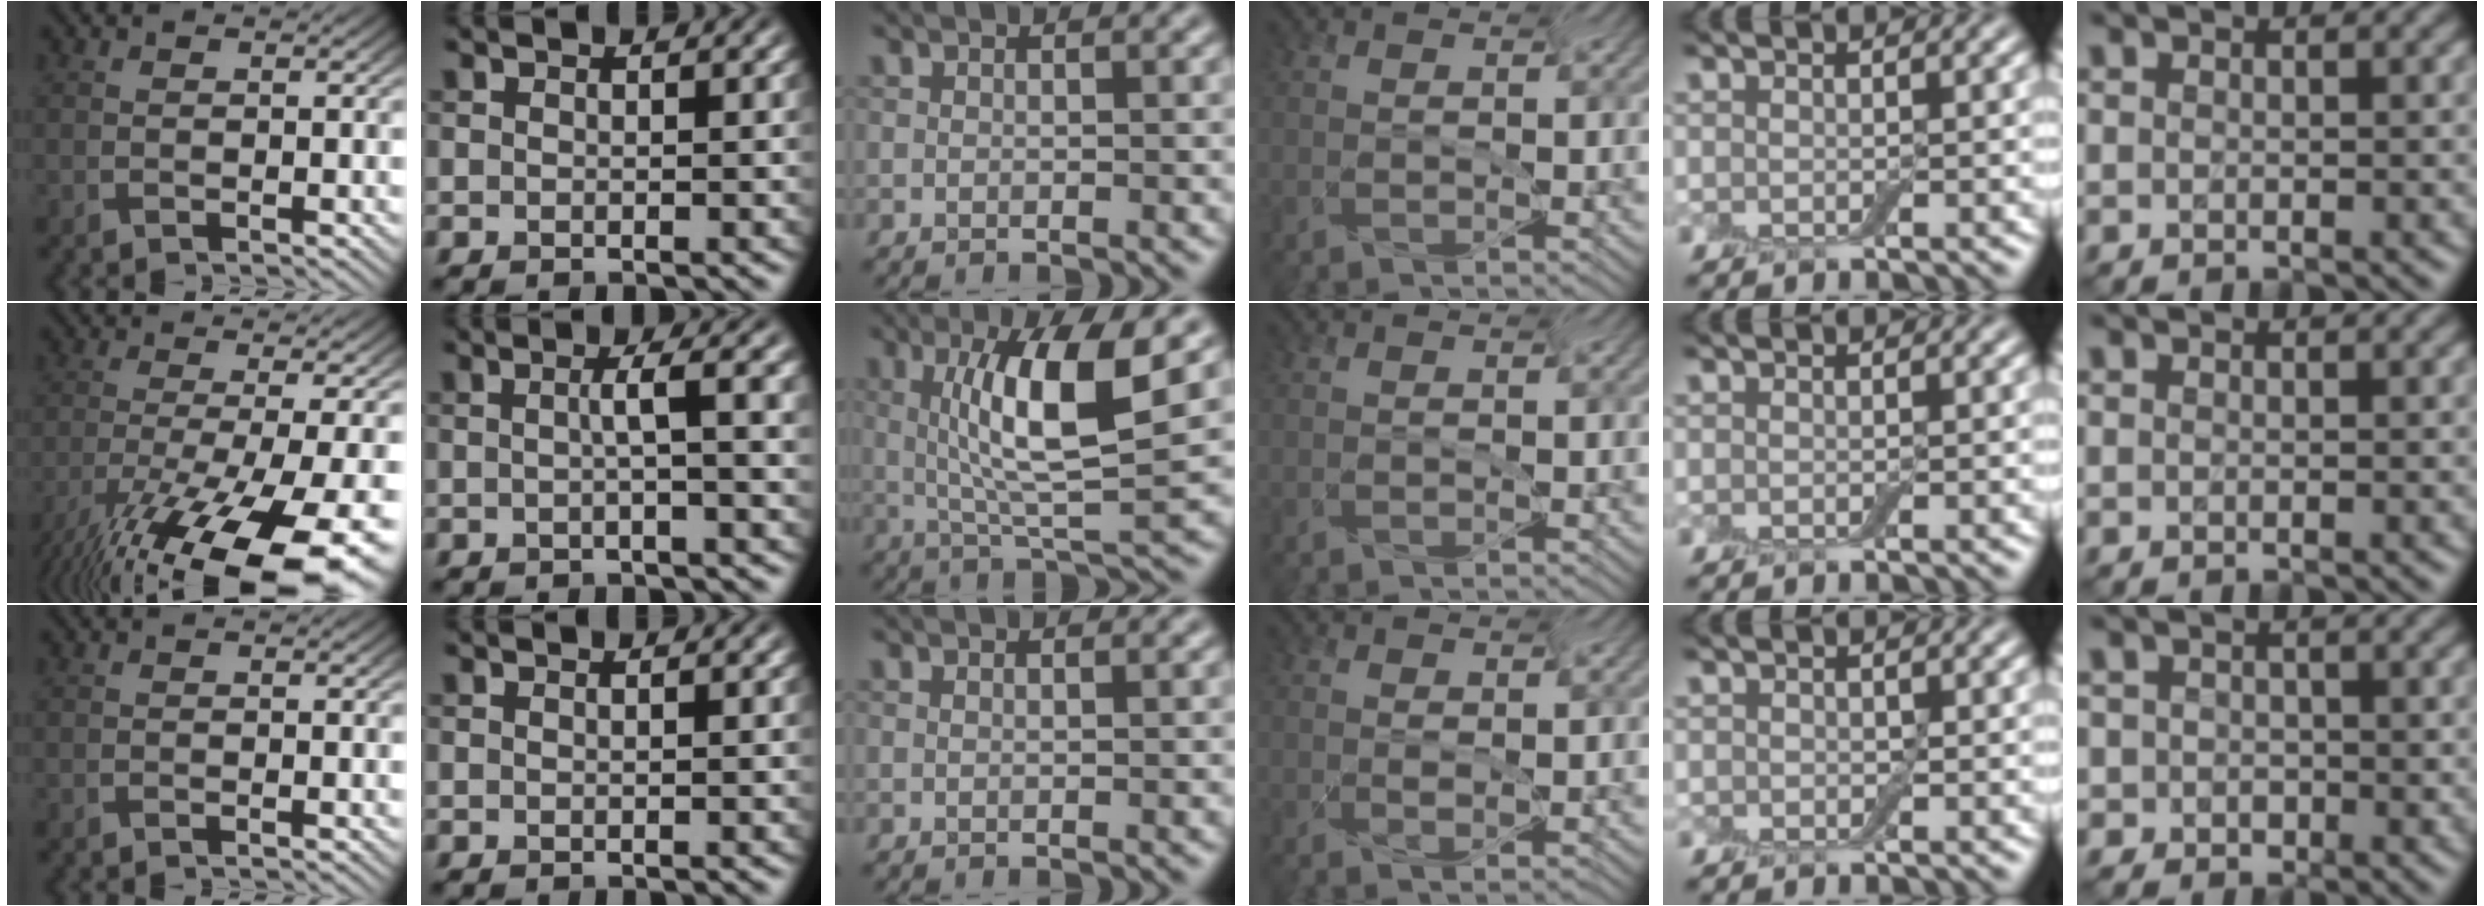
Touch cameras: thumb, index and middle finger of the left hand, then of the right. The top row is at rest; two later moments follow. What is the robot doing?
{"motion": "screw", "object": "jar lid"}